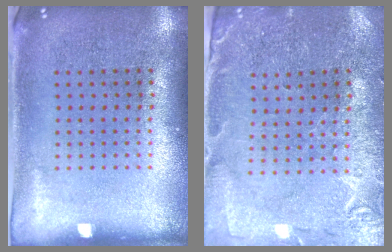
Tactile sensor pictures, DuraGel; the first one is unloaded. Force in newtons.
{"total": 0.5, "press": 0.5, "slide": 0.2}